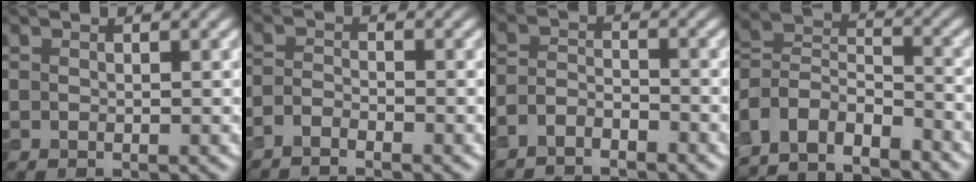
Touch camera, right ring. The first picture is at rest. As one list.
[{"total": 1.7, "force": [-1.6, 0.2, 0.3], "torque": [-0.007, -0.003, -0.039]}, {"total": 2.9, "force": [-2.7, 0.8, 0.5], "torque": [-0.010, -0.003, -0.061]}, {"total": 7.3, "force": [-5.5, 3.5, 3.4], "torque": [-0.065, -0.006, -0.108]}]